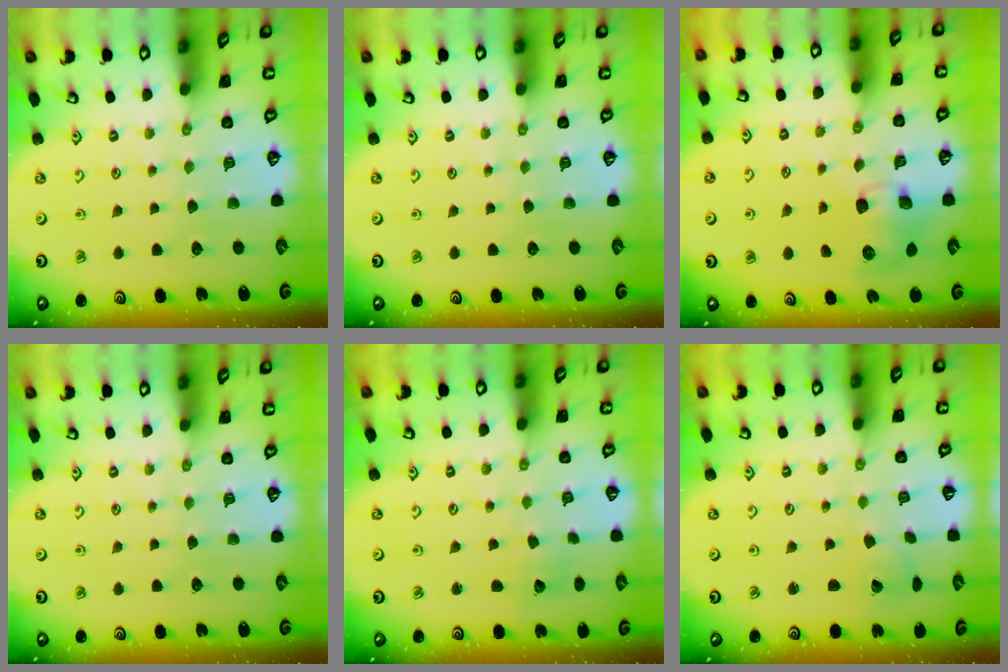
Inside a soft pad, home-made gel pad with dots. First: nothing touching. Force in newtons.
{"total": 0.0}
{"total": 9.0, "press": 9.0, "slide": 1.0}
{"total": 0.0}
{"total": 4.5, "press": 4.5, "slide": 0.4}
{"total": 2.0, "press": 2.0, "slide": 0.3}